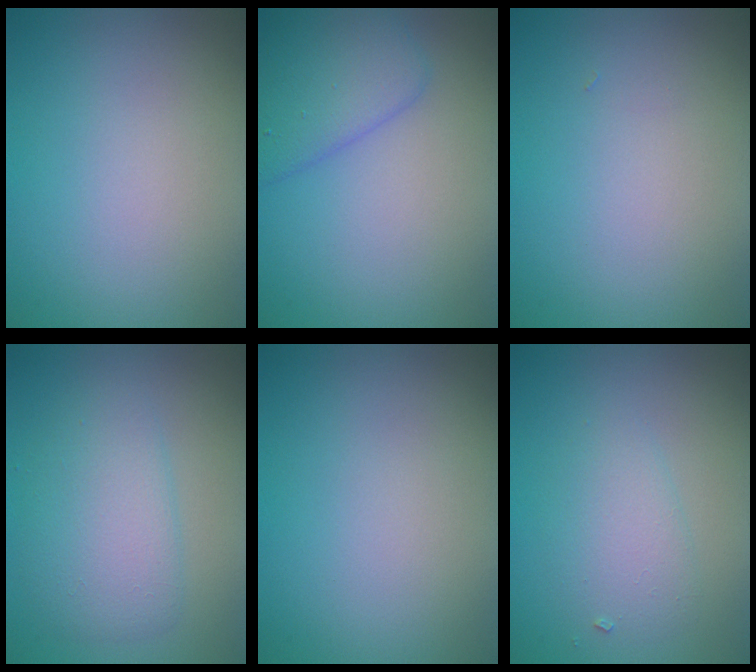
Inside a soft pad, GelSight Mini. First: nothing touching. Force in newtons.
{"total": 3.6, "press": 3.6, "slide": 0.2}
{"total": 0.0}
{"total": 3.9, "press": 3.9, "slide": 0.0}
{"total": 0.0}
{"total": 2.3, "press": 2.3, "slide": 0.2}